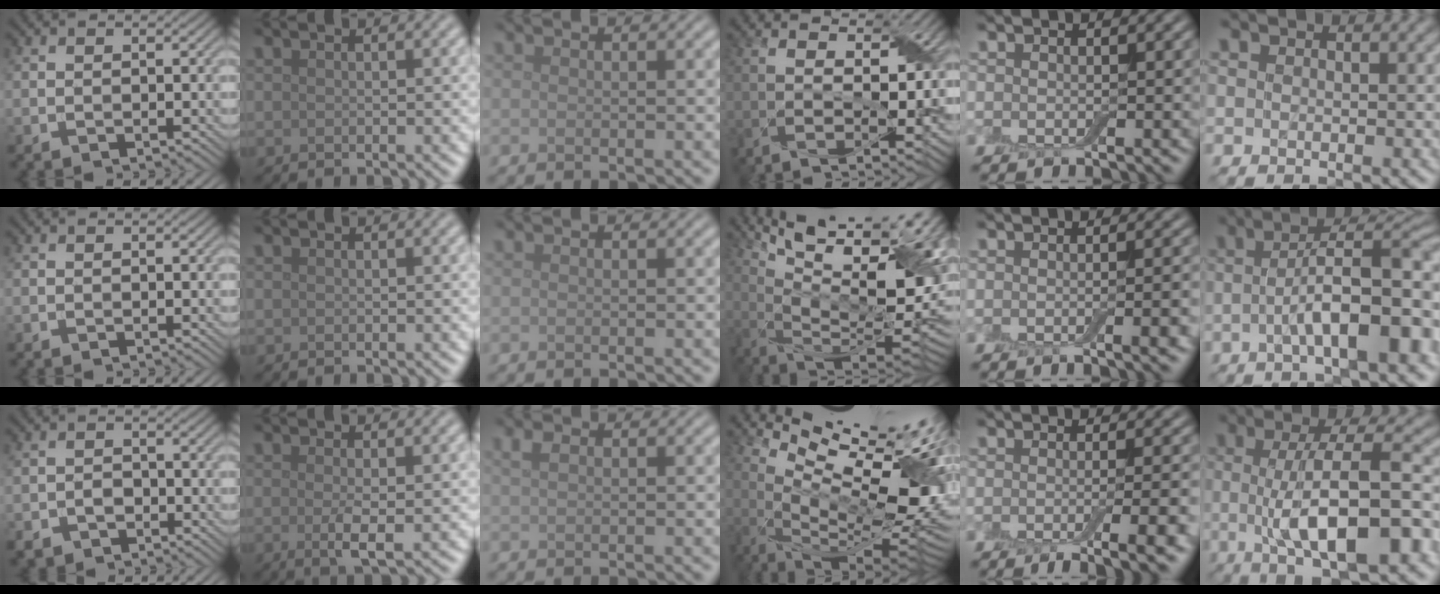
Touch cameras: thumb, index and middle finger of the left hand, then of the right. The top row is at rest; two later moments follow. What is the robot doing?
{"motion": "wrap", "object": "adhesive wrap"}